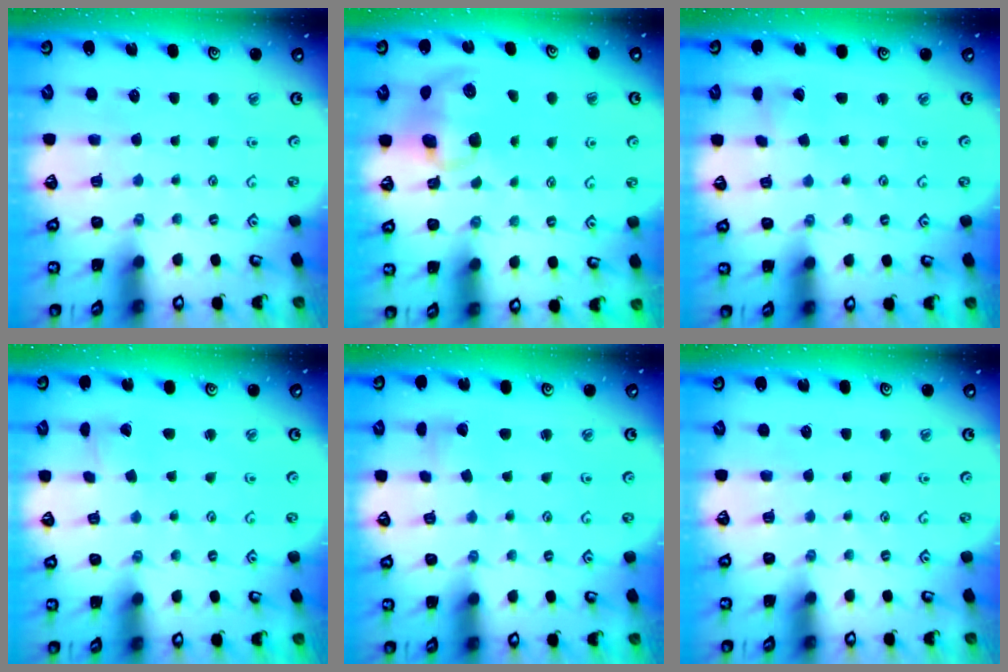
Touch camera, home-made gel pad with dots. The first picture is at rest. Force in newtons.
{"total": 10.9, "press": 10.8, "slide": 1.4}
{"total": 0.0}
{"total": 1.7, "press": 1.7, "slide": 0.3}
{"total": 2.0, "press": 2.0, "slide": 0.1}
{"total": 0.0}